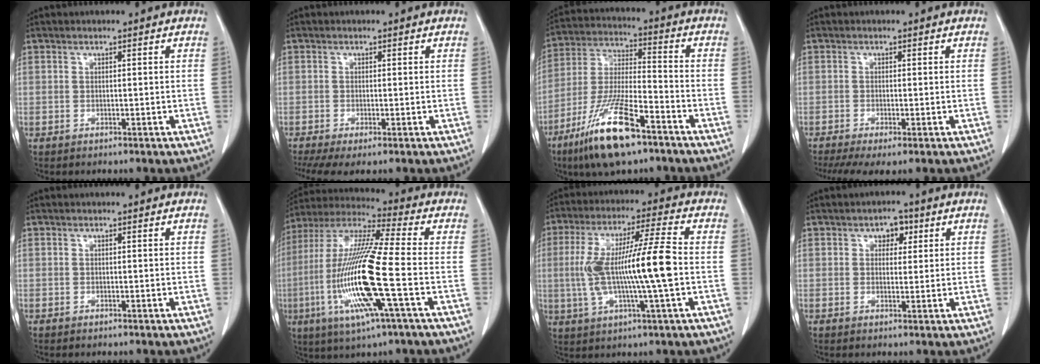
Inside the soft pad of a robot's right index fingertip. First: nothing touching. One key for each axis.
{"total": 4.9, "fx": -3.3, "fy": 1.1, "fz": 3.4, "tx": -0.061, "ty": -0.010, "tz": -0.058}
{"total": 15.5, "fx": -9.6, "fy": 2.8, "fz": 11.8, "tx": -0.248, "ty": -0.031, "tz": -0.177}
{"total": 5.8, "fx": -4.0, "fy": 1.1, "fz": 4.1, "tx": -0.064, "ty": -0.013, "tz": -0.068}
{"total": 0.0}
{"total": 18.3, "fx": -4.4, "fy": 0.6, "fz": 17.8, "tx": -0.377, "ty": -0.014, "tz": -0.092}
{"total": 13.7, "fx": -0.9, "fy": 0.3, "fz": 13.7, "tx": -0.269, "ty": 0.009, "tz": -0.018}
{"total": 2.9, "fx": 1.3, "fy": 1.9, "fz": 1.8, "tx": -0.021, "ty": 0.007, "tz": 0.016}